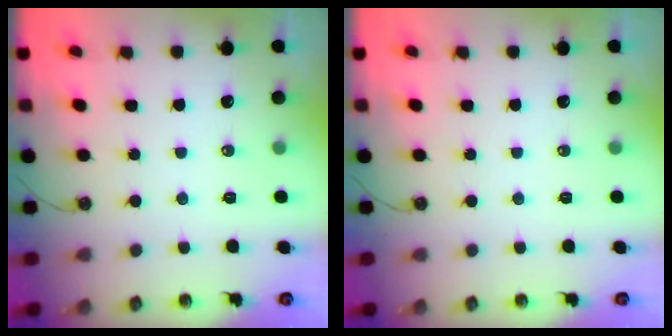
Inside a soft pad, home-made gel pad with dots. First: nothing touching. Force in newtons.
{"total": 0.0}